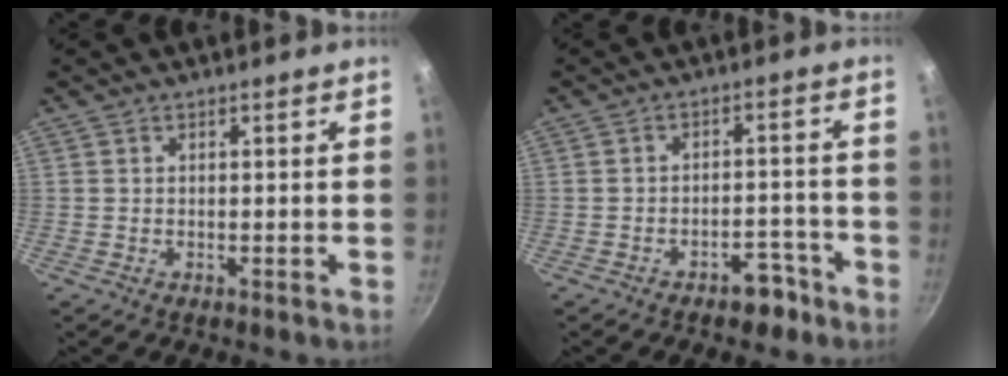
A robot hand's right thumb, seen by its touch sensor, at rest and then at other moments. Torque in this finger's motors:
{"motor_torque": [0.72, 0.23, 0.45, -0.27, 0.09]}